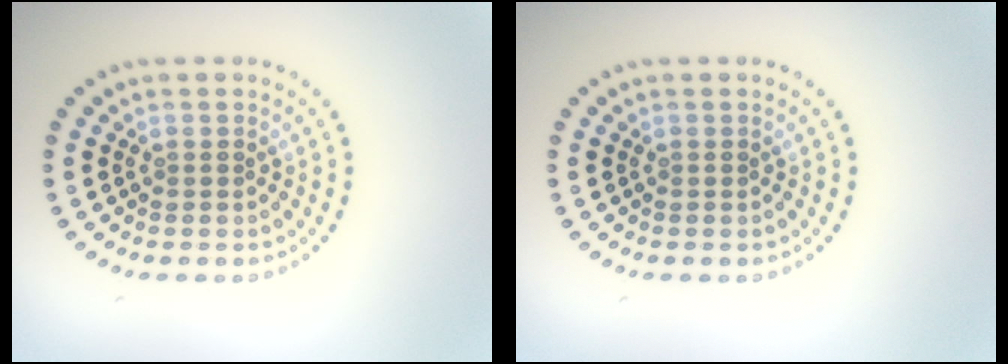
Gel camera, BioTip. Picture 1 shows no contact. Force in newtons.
{"total": 0.0}